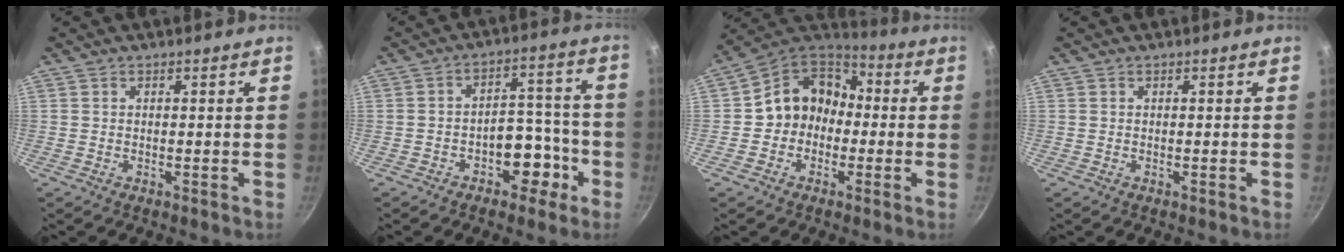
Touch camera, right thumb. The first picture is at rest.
{"total": 8.7, "force": [-4.2, 5.7, 5.0], "torque": [-0.022, 0.062, -0.048]}
{"total": 11.9, "force": [-1.0, 10.3, 5.9], "torque": [-0.056, 0.046, -0.038]}
{"total": 0.0}